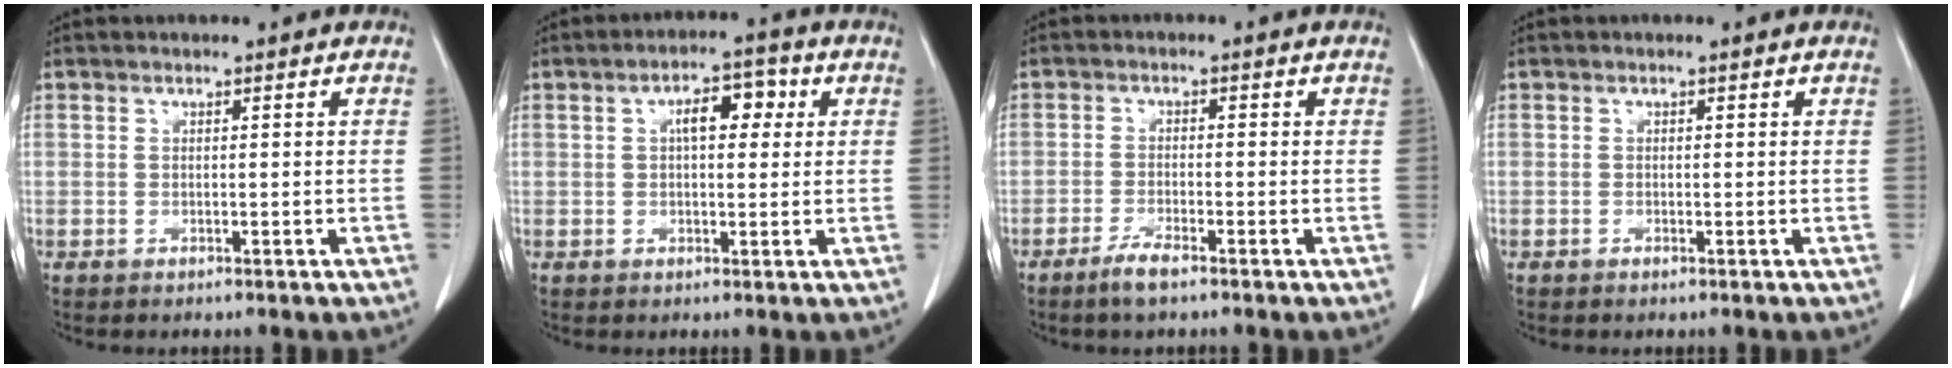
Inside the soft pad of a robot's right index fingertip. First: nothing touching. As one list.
[{"total": 5.4, "force": [1.4, 2.3, 4.6], "torque": [-0.074, 0.020, 0.019]}, {"total": 3.1, "force": [-2.3, 0.3, 2.0], "torque": [-0.043, -0.003, -0.047]}, {"total": 0.0}]